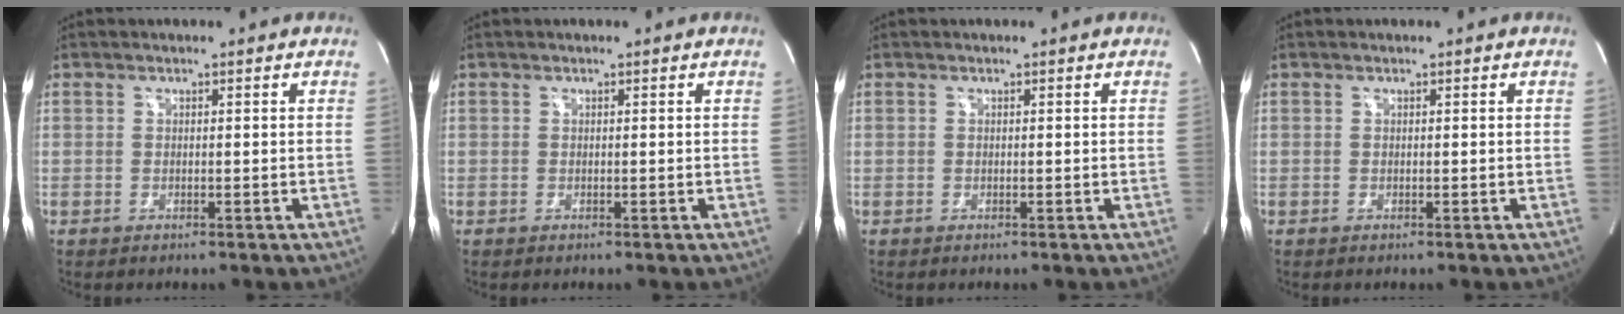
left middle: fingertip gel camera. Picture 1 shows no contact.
{"total": 0.0}
{"total": 0.0}
{"total": 0.0}